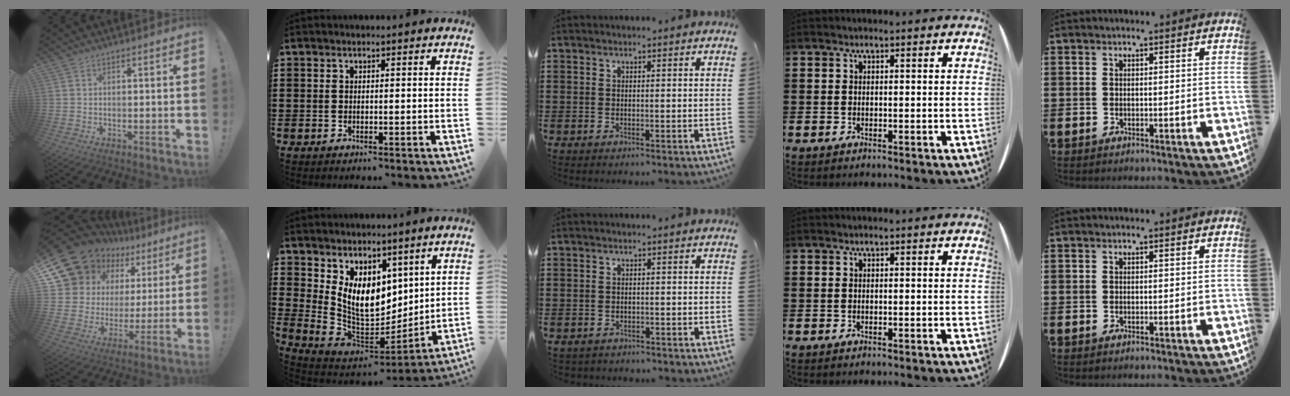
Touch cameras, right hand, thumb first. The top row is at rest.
{"thumb": {"total": 15.2, "force": [12.1, 7.7, 5.0], "torque": [-0.101, -0.092, 0.238]}, "index": {"total": 9.8, "force": [4.1, 6.9, 5.7], "torque": [-0.136, -0.022, 0.081]}, "middle": {"total": 1.1, "force": [-1.0, 0.2, -0.1], "torque": [-0.003, 0.001, -0.023]}}